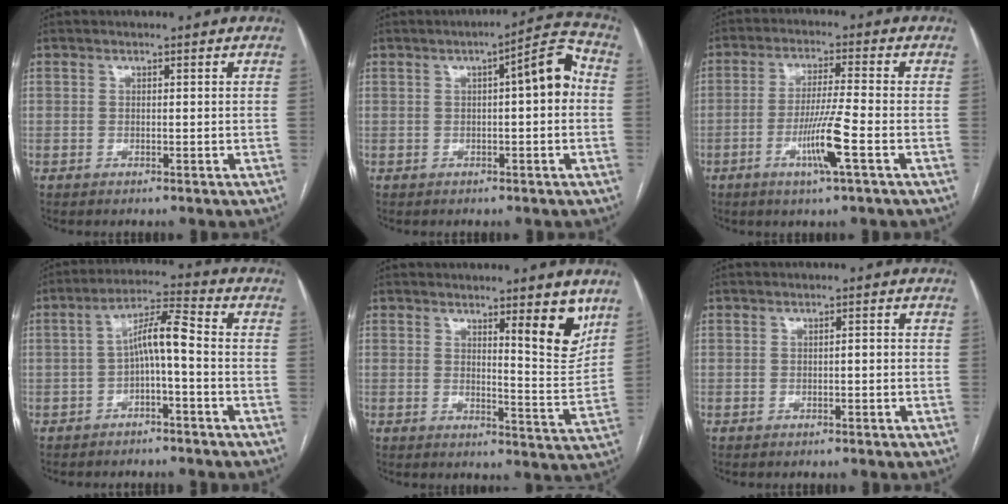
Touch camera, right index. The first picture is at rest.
{"total": 6.9, "force": [0.6, 1.2, 6.8], "torque": [-0.090, 0.026, 0.002]}
{"total": 7.7, "force": [-2.9, -0.7, 7.1], "torque": [-0.135, -0.011, -0.056]}
{"total": 6.6, "force": [-1.2, 0.9, 6.4], "torque": [-0.113, 0.030, -0.023]}
{"total": 7.4, "force": [4.6, 0.8, 5.8], "torque": [-0.070, -0.023, 0.062]}
{"total": 0.9, "force": [-0.3, 0.2, 0.8], "torque": [-0.012, 0.003, -0.004]}